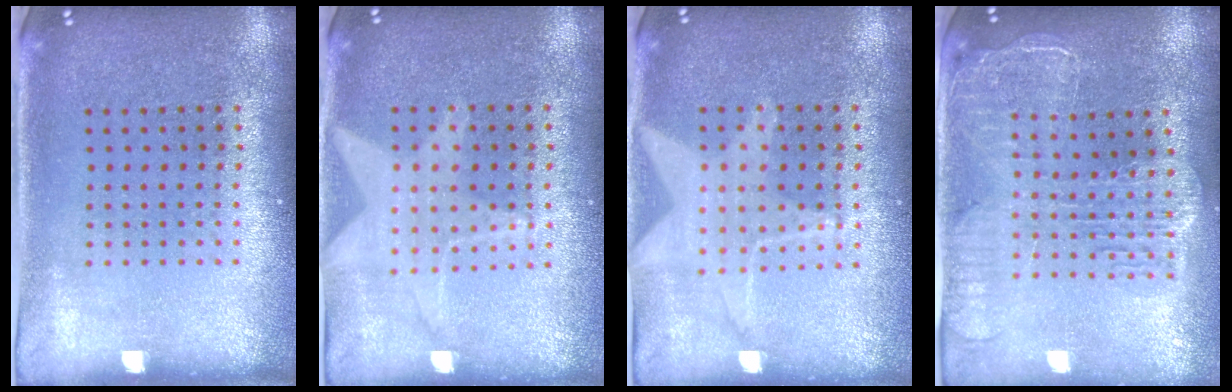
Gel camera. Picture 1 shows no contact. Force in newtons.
{"total": 0.6, "press": 0.5, "slide": 0.2}
{"total": 1.4, "press": 1.3, "slide": 0.4}
{"total": 2.3, "press": 2.0, "slide": 1.0}